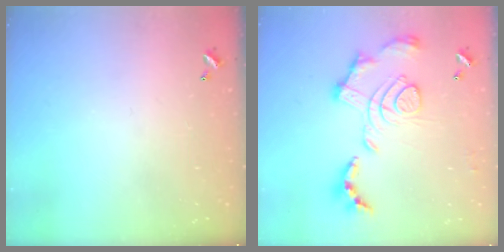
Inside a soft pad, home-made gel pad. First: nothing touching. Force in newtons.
{"total": 2.1, "press": 1.4, "slide": 1.5}